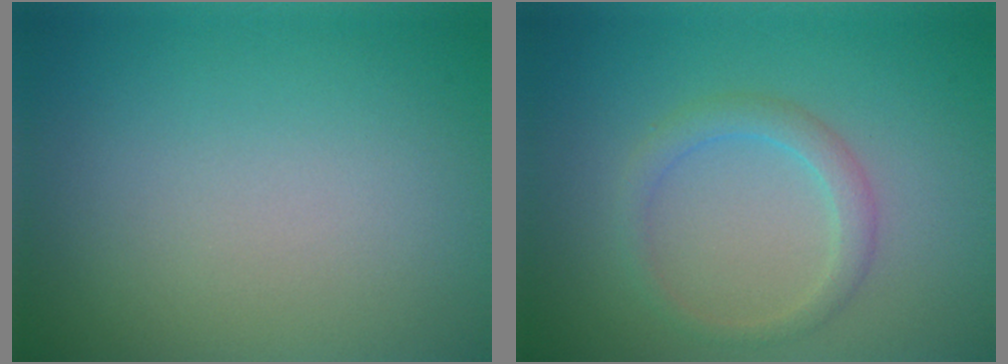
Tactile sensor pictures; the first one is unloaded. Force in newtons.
{"total": 2.1, "press": 2.1, "slide": 0.1}